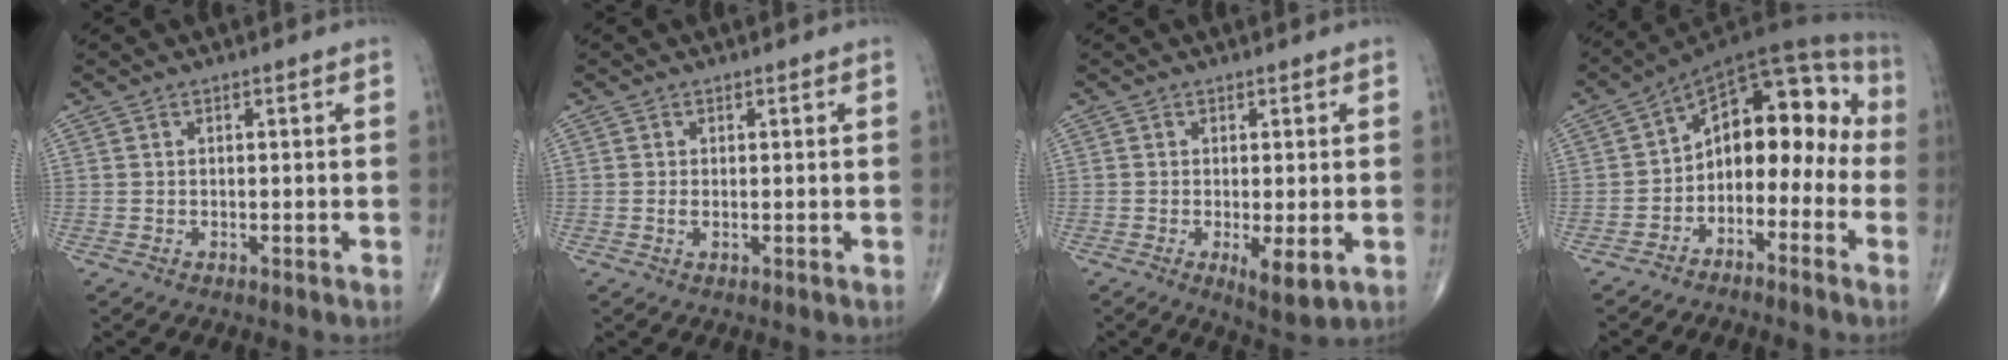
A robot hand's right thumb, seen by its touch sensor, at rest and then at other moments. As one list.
[{"total": 0.7, "force": [0.0, 0.4, 0.7], "torque": [-0.017, -0.002, 0.000]}, {"total": 5.0, "force": [-1.2, 1.6, 4.6], "torque": [-0.075, -0.016, -0.016]}, {"total": 14.5, "force": [-3.2, 9.4, 10.6], "torque": [-0.102, 0.091, -0.059]}]